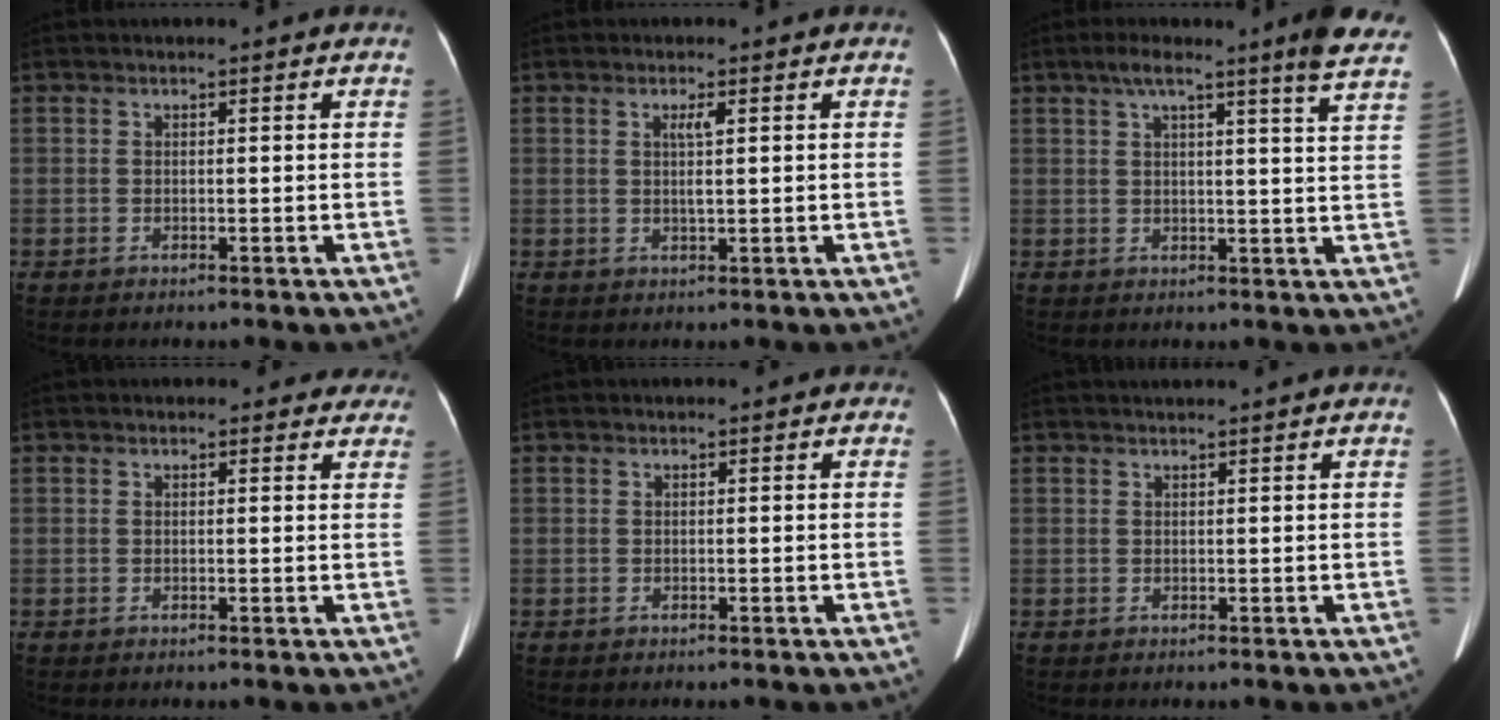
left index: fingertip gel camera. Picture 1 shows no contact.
{"total": 2.0, "force": [0.5, 0.1, 2.0], "torque": [-0.038, 0.004, 0.009]}
{"total": 11.6, "force": [8.7, -0.5, 7.6], "torque": [-0.098, 0.003, 0.091]}
{"total": 3.6, "force": [3.1, 1.9, 0.2], "torque": [0.019, -0.006, 0.014]}
{"total": 0.0}
{"total": 1.8, "force": [1.7, -0.4, 0.6], "torque": [-0.006, 0.015, 0.029]}